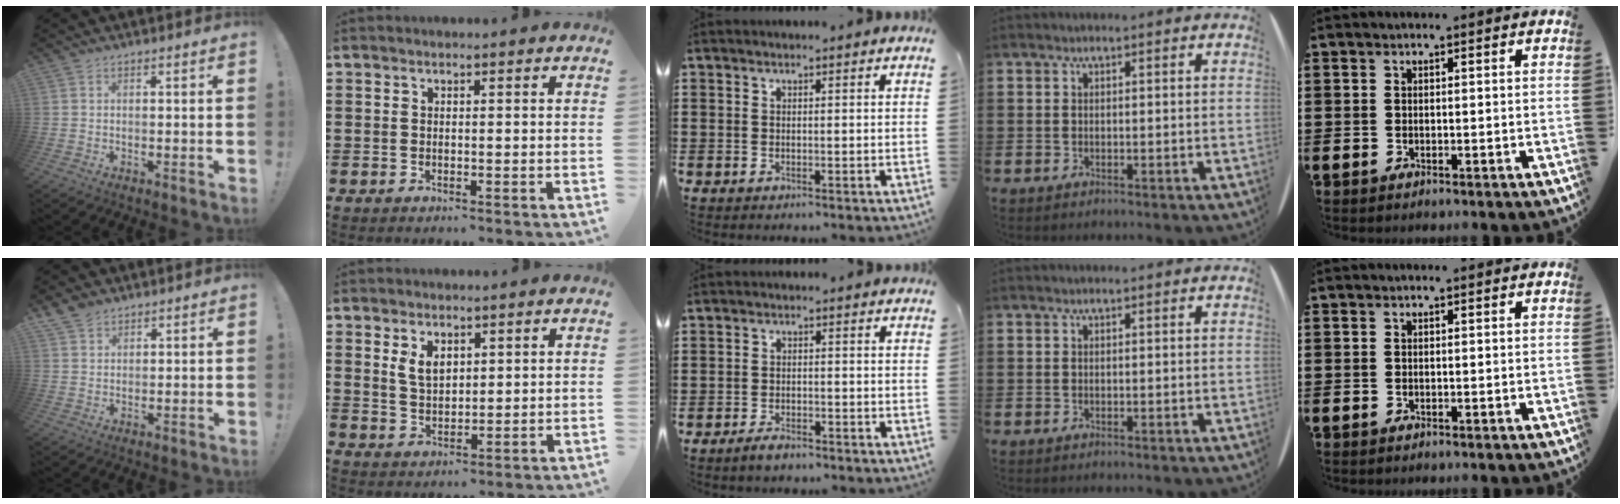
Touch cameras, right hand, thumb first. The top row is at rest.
{"thumb": {"total": 4.0, "force": [3.3, 2.1, 1.0], "torque": [-0.010, -0.019, 0.060]}, "index": {"total": 3.8, "force": [1.8, 2.3, 2.4], "torque": [-0.046, 0.003, 0.032]}, "middle": {"total": 2.1, "force": [-1.8, 0.5, 1.0], "torque": [-0.019, 0.002, -0.033]}}